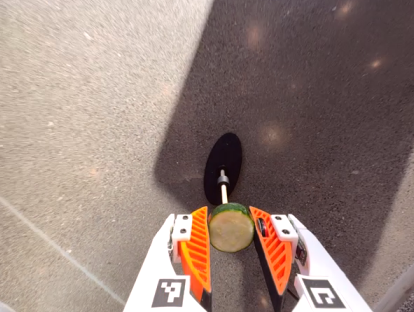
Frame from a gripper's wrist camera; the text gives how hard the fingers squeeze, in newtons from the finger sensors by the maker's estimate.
{"total": 8.5, "left": 8.3, "right": 8.7}